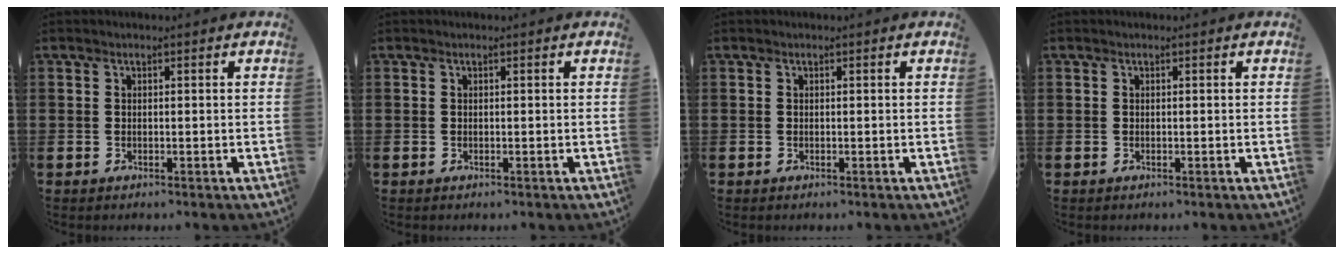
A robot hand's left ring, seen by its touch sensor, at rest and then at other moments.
{"total": 0.0}
{"total": 0.0}
{"total": 0.0}